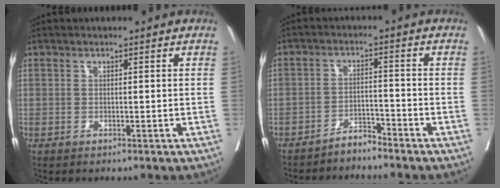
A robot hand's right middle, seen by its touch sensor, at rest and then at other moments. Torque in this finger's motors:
{"motor_torque": [0.28, -0.58, -0.04, 0.00]}